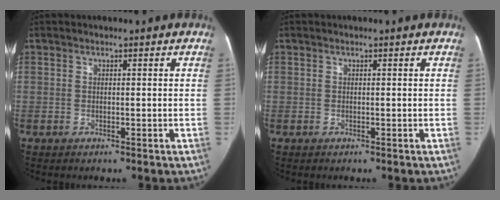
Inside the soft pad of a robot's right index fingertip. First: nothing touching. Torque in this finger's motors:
{"motor_torque": [0.00, 0.00, 0.01, 0.00]}